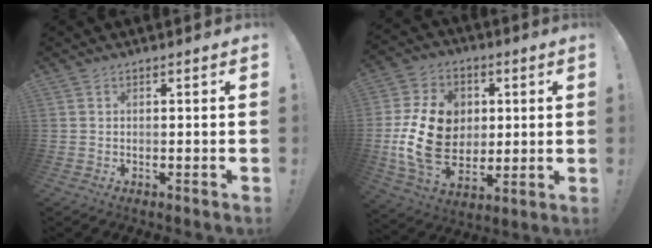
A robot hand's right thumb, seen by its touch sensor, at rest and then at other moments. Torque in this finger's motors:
{"motor_torque": [0.86, 1.37, 1.56, -1.16, 0.44]}